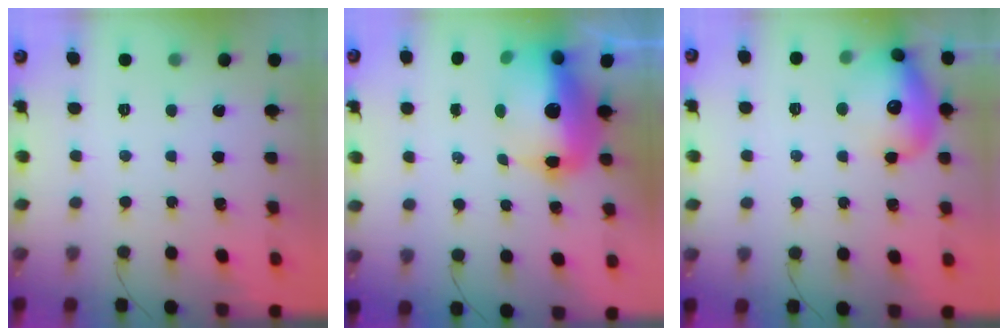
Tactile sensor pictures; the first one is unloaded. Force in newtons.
{"total": 16.7, "press": 16.2, "slide": 4.1}
{"total": 16.2, "press": 16.1, "slide": 1.7}